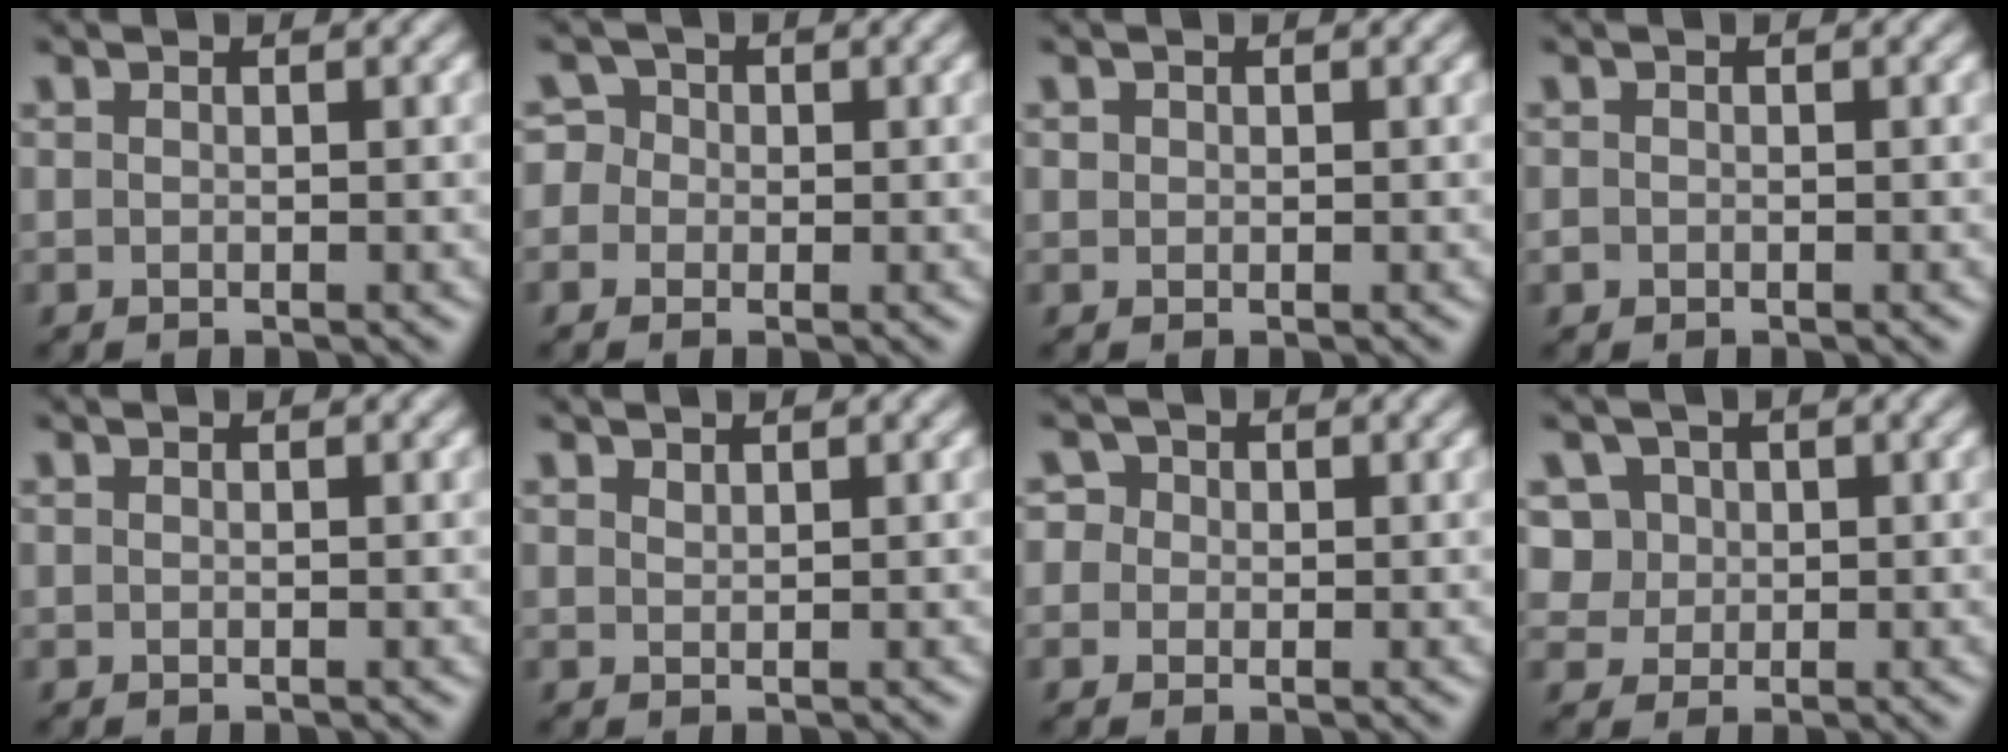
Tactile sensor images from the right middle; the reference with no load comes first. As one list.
[{"total": 3.6, "force": [0.5, 3.4, 1.2], "torque": [-0.007, 0.021, -0.013]}, {"total": 0.6, "force": [0.2, 0.5, 0.0], "torque": [0.000, -0.003, 0.007]}, {"total": 0.6, "force": [-0.2, 0.5, 0.2], "torque": [-0.005, -0.002, -0.002]}, {"total": 0.0}, {"total": 0.7, "force": [0.7, 0.2, 0.0], "torque": [-0.003, -0.003, 0.014]}, {"total": 3.0, "force": [1.0, 2.7, 1.0], "torque": [-0.015, 0.007, -0.002]}, {"total": 5.2, "force": [2.1, 4.3, 2.0], "torque": [-0.042, 0.005, 0.030]}]